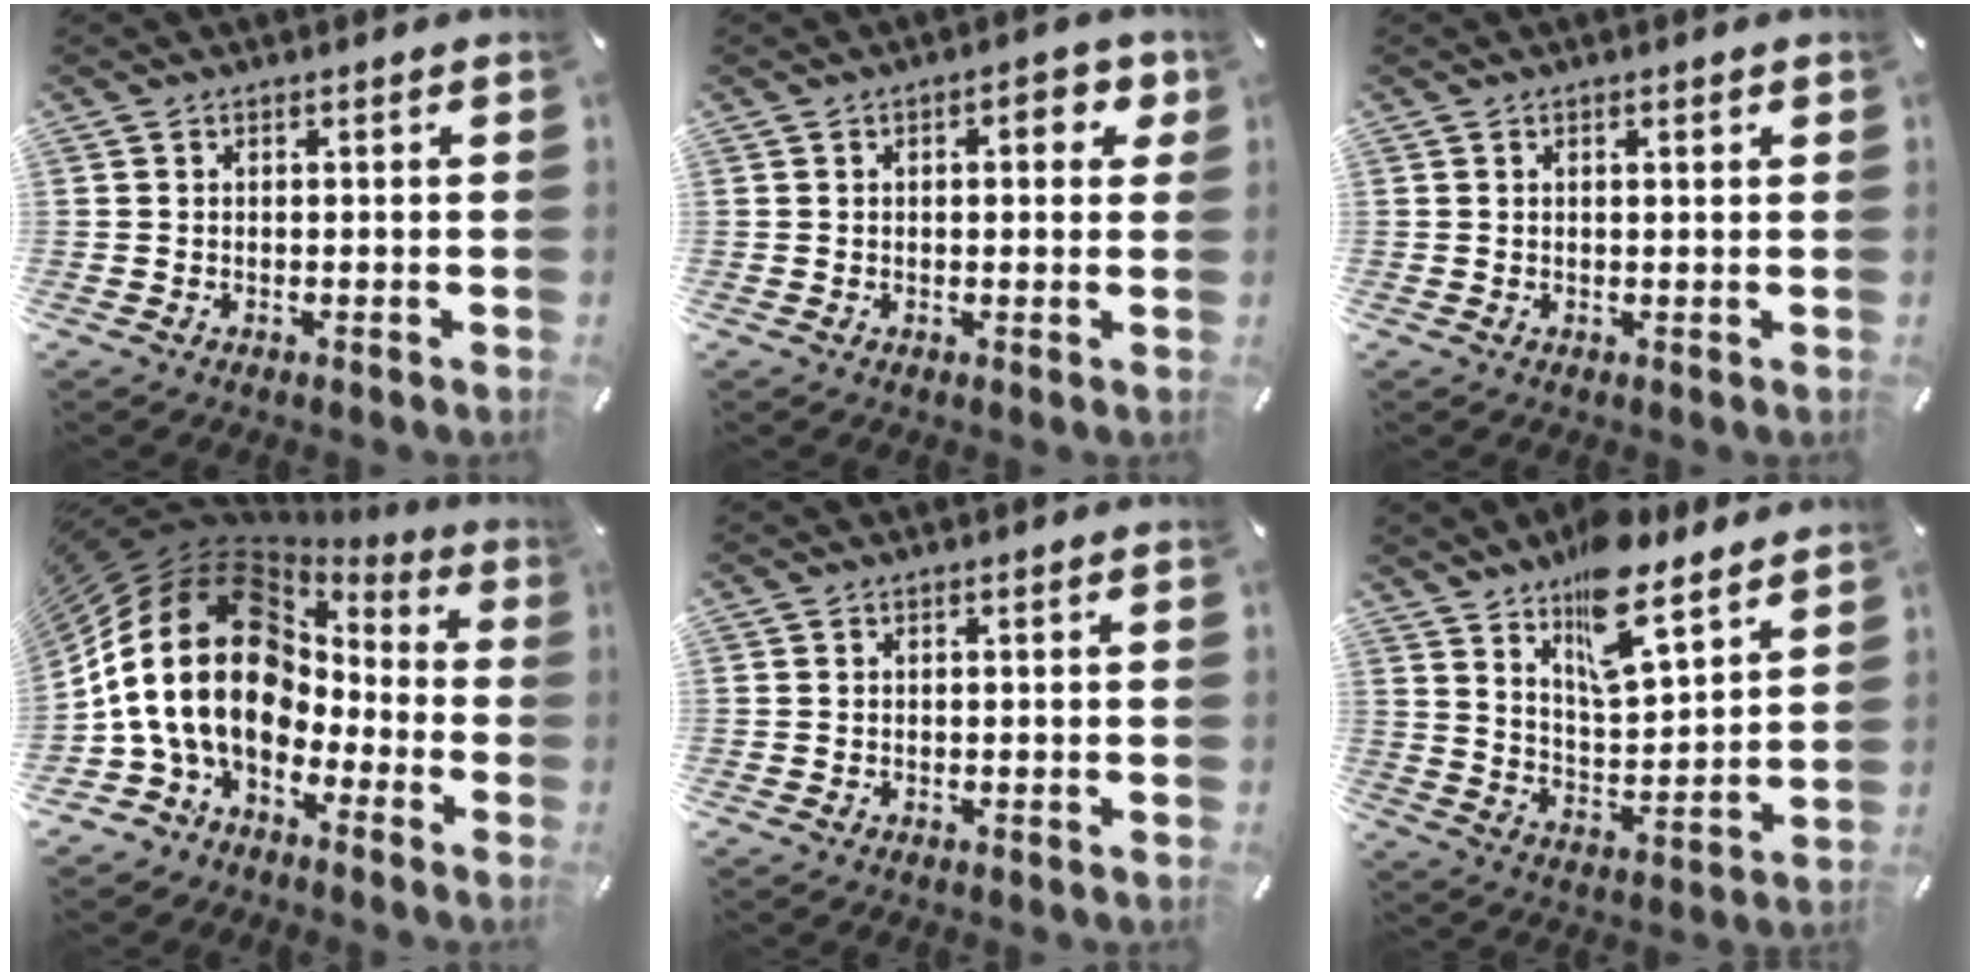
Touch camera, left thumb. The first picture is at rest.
{"total": 5.1, "force": [1.3, 2.7, 4.2], "torque": [-0.044, -0.003, 0.011]}
{"total": 1.0, "force": [0.5, 0.4, 0.9], "torque": [-0.017, 0.002, 0.008]}
{"total": 21.4, "force": [-1.2, 16.1, 14.0], "torque": [-0.308, 0.003, -0.023]}
{"total": 0.0}
{"total": 14.2, "force": [10.9, 5.5, 7.2], "torque": [-0.114, -0.070, 0.192]}